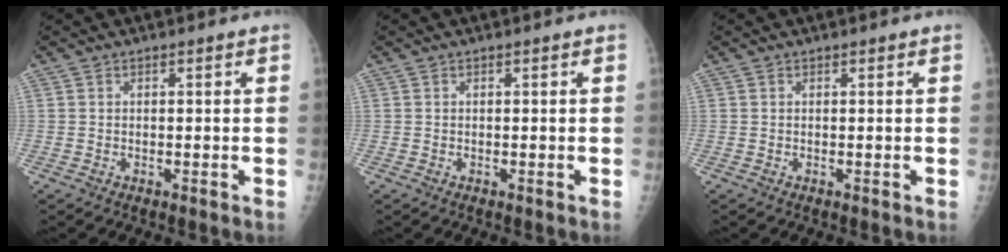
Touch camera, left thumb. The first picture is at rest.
{"total": 0.0}
{"total": 0.0}